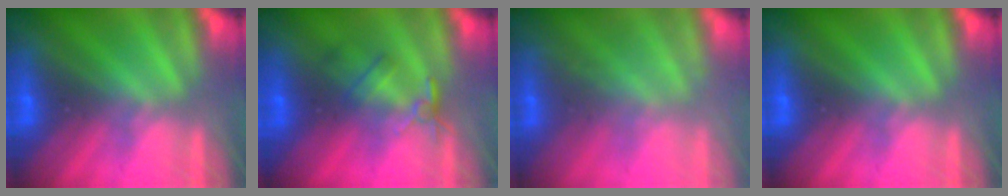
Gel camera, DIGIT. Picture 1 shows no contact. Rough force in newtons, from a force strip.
{"total": 2.4}
{"total": 2.1}
{"total": 0.0}